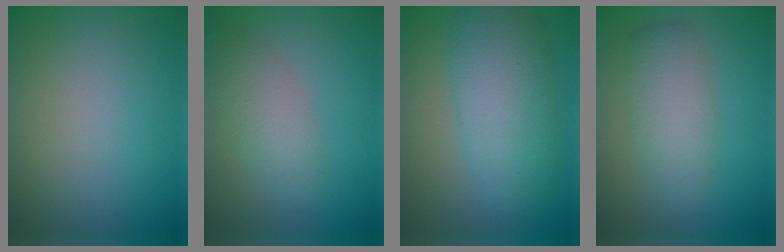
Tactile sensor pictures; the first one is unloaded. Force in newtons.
{"total": 3.3, "press": 3.3, "slide": 0.2}
{"total": 7.5, "press": 7.5, "slide": 0.0}
{"total": 3.8, "press": 3.8, "slide": 0.2}